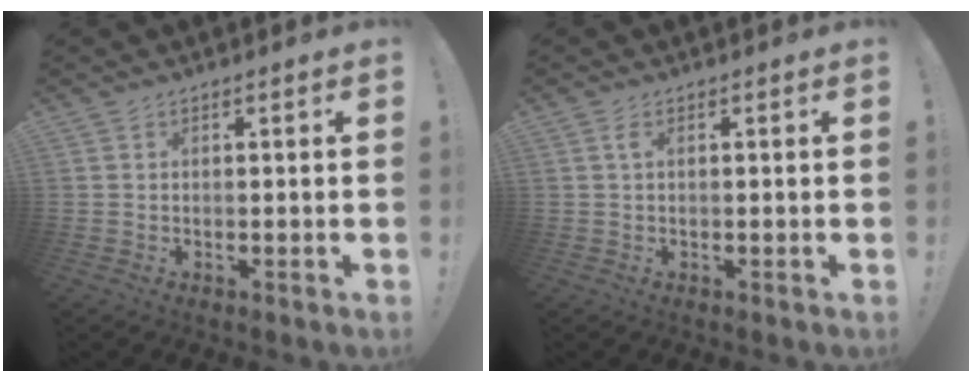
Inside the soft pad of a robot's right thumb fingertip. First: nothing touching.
{"total": 1.4, "force": [0.3, 0.2, 1.4], "torque": [-0.028, 0.003, 0.004]}